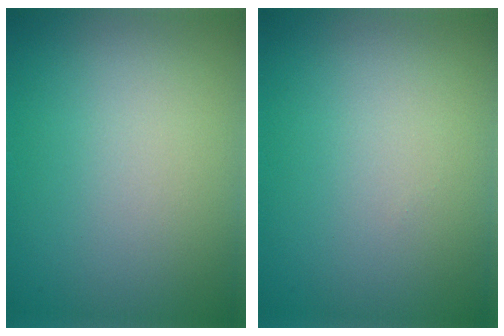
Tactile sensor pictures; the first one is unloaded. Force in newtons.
{"total": 0.0}